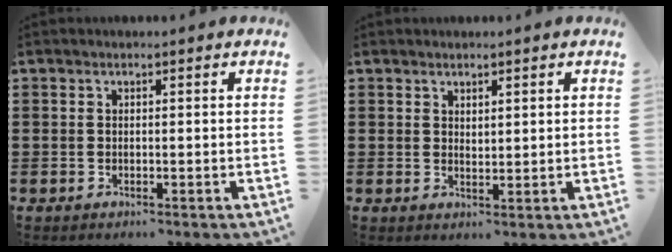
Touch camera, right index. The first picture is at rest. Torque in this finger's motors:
{"motor_torque": [-0.26, 0.31, 0.08, -0.01]}